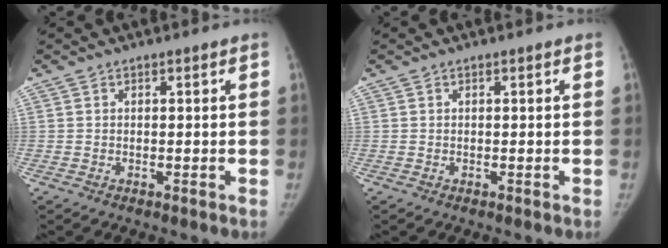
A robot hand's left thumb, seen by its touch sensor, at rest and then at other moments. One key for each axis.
{"total": 0.0}